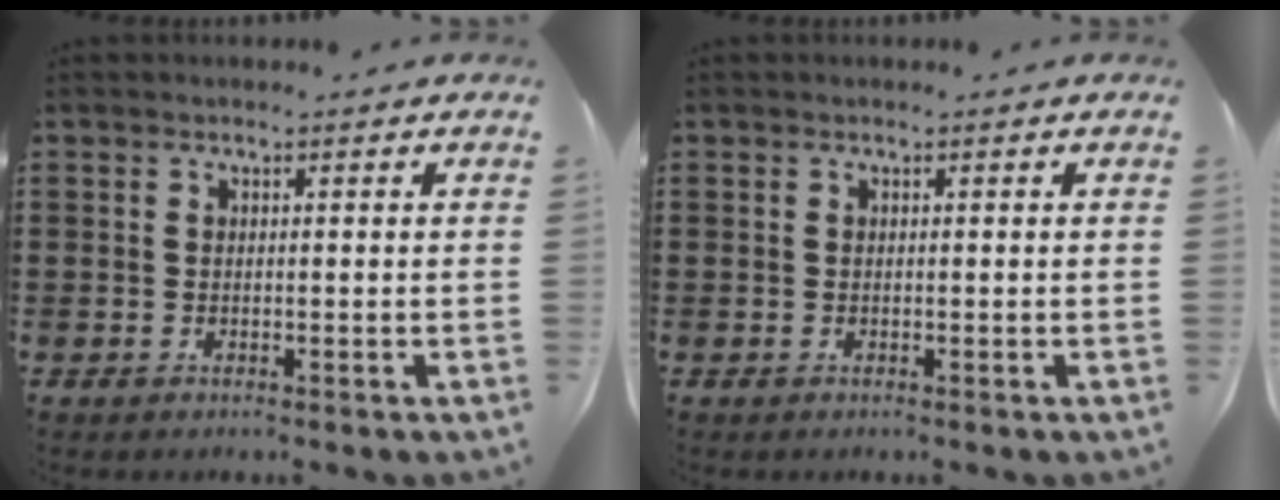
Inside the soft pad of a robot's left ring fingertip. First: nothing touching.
{"total": 0.0}